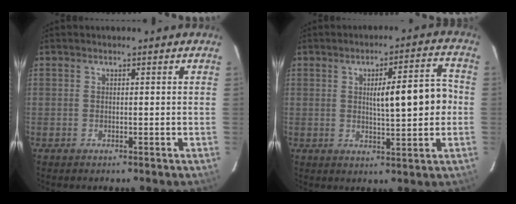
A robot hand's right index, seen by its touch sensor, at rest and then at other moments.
{"total": 9.2, "force": [0.3, 1.6, 9.1], "torque": [-0.127, 0.019, 0.009]}